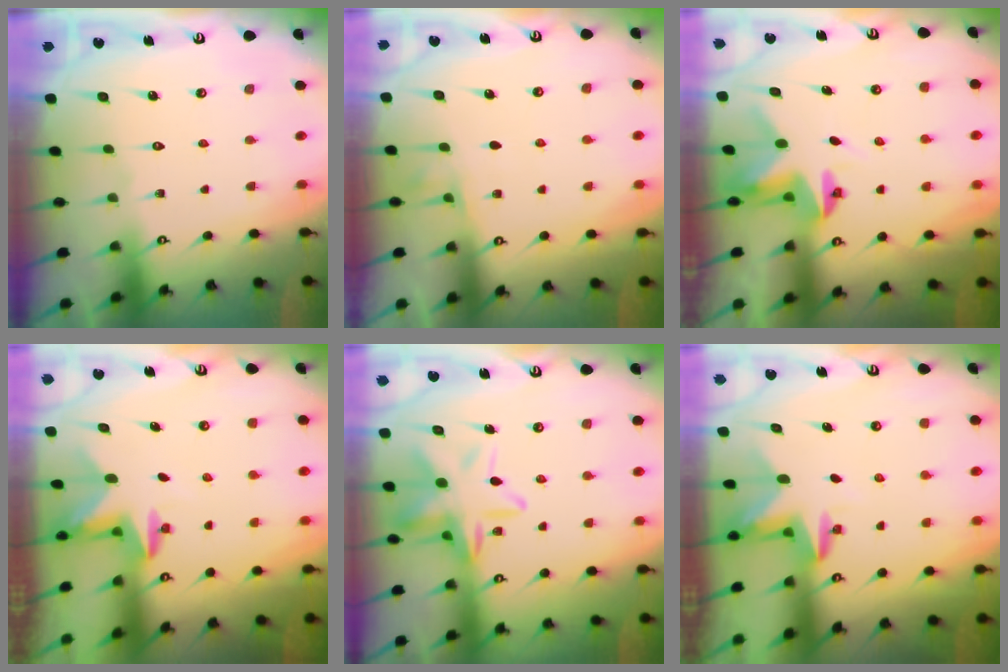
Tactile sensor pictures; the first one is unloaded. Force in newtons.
{"total": 3.9, "press": 3.6, "slide": 1.4}
{"total": 3.9, "press": 3.9, "slide": 0.1}
{"total": 2.6, "press": 2.5, "slide": 0.4}
{"total": 14.0, "press": 14.0, "slide": 1.1}
{"total": 3.2, "press": 3.2, "slide": 0.1}